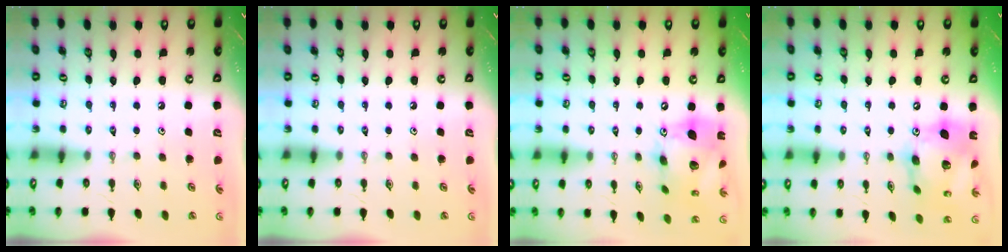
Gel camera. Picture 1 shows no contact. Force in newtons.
{"total": 0.0}
{"total": 17.7, "press": 17.6, "slide": 1.8}
{"total": 19.2, "press": 19.1, "slide": 2.0}